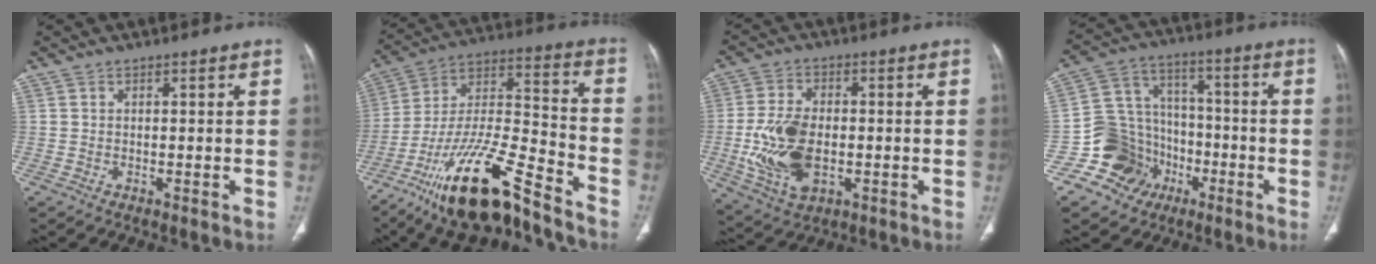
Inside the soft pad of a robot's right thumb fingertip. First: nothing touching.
{"total": 22.2, "force": [-15.7, 5.7, 14.6], "torque": [-0.292, 0.076, -0.279]}
{"total": 13.4, "force": [-2.1, 7.9, 10.5], "torque": [-0.206, 0.000, -0.029]}
{"total": 13.6, "force": [-6.1, 11.8, 3.0], "torque": [-0.009, 0.082, -0.097]}